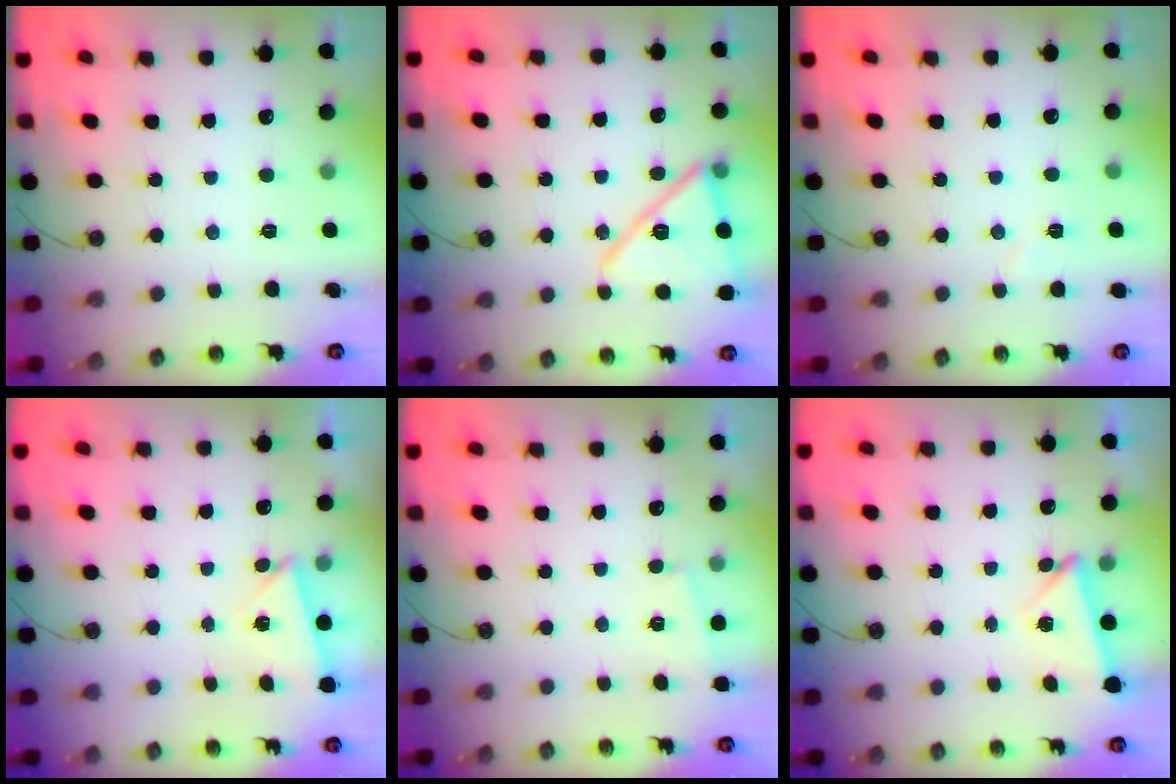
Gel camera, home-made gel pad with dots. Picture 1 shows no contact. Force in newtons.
{"total": 16.1, "press": 14.2, "slide": 7.6}
{"total": 4.5, "press": 3.8, "slide": 2.4}
{"total": 2.9, "press": 2.8, "slide": 0.6}
{"total": 1.6, "press": 1.0, "slide": 1.2}
{"total": 3.6, "press": 3.5, "slide": 1.0}